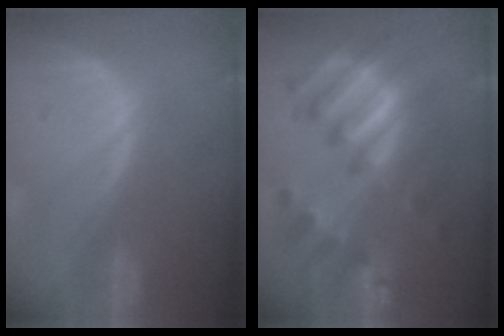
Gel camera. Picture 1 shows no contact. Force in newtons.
{"total": 10.5, "press": 10.5, "slide": 0.9}